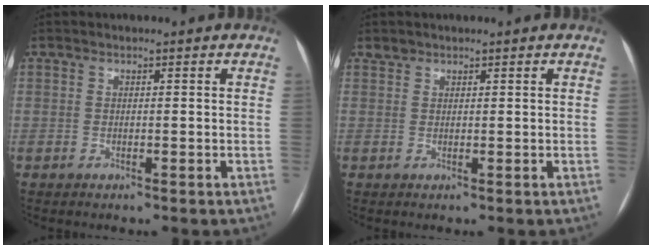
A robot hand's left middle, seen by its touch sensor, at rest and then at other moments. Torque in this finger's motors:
{"motor_torque": [-0.01, -0.01, 0.06, 0.01]}